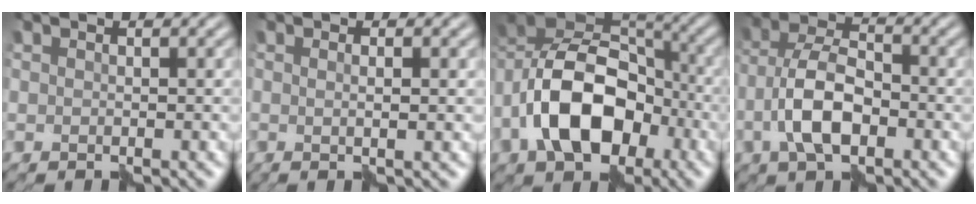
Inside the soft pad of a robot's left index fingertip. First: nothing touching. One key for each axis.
{"total": 1.2, "fx": 0.1, "fy": 0.0, "fz": 1.2, "tx": -0.014, "ty": -0.001, "tz": -0.003}
{"total": 11.8, "fx": -4.4, "fy": 7.2, "fz": 8.1, "tx": -0.150, "ty": 0.011, "tz": -0.095}
{"total": 6.1, "fx": -2.3, "fy": 3.0, "fz": 4.8, "tx": -0.098, "ty": 0.007, "tz": -0.051}